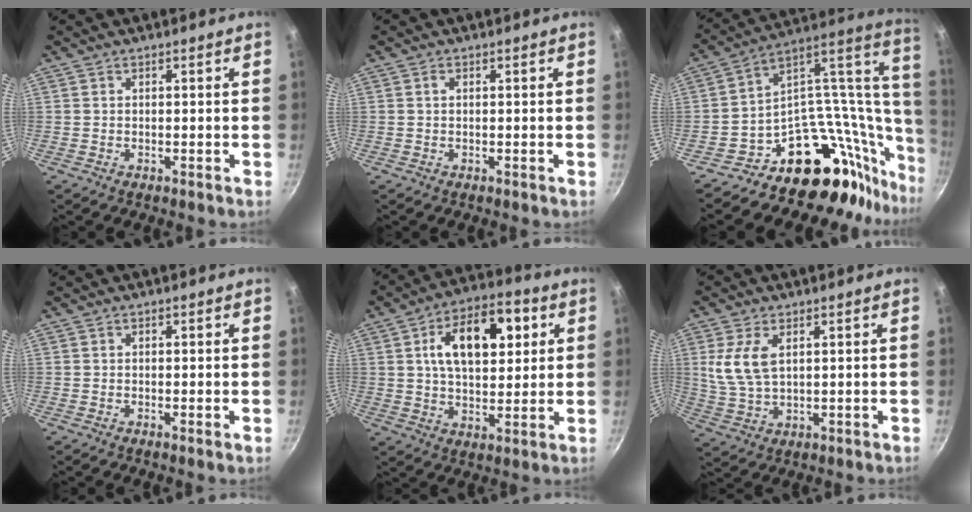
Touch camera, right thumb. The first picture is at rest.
{"total": 0.7, "force": [0.2, 0.4, 0.6], "torque": [-0.011, 0.002, 0.003]}
{"total": 21.6, "force": [-15.3, 9.3, 12.0], "torque": [-0.036, 0.164, -0.220]}
{"total": 0.5, "force": [0.0, 0.1, 0.5], "torque": [-0.012, -0.003, -0.002]}
{"total": 16.2, "force": [4.6, 8.7, 12.8], "torque": [-0.180, 0.005, 0.072]}
{"total": 7.7, "force": [2.3, 4.1, 6.1], "torque": [-0.130, -0.005, 0.054]}